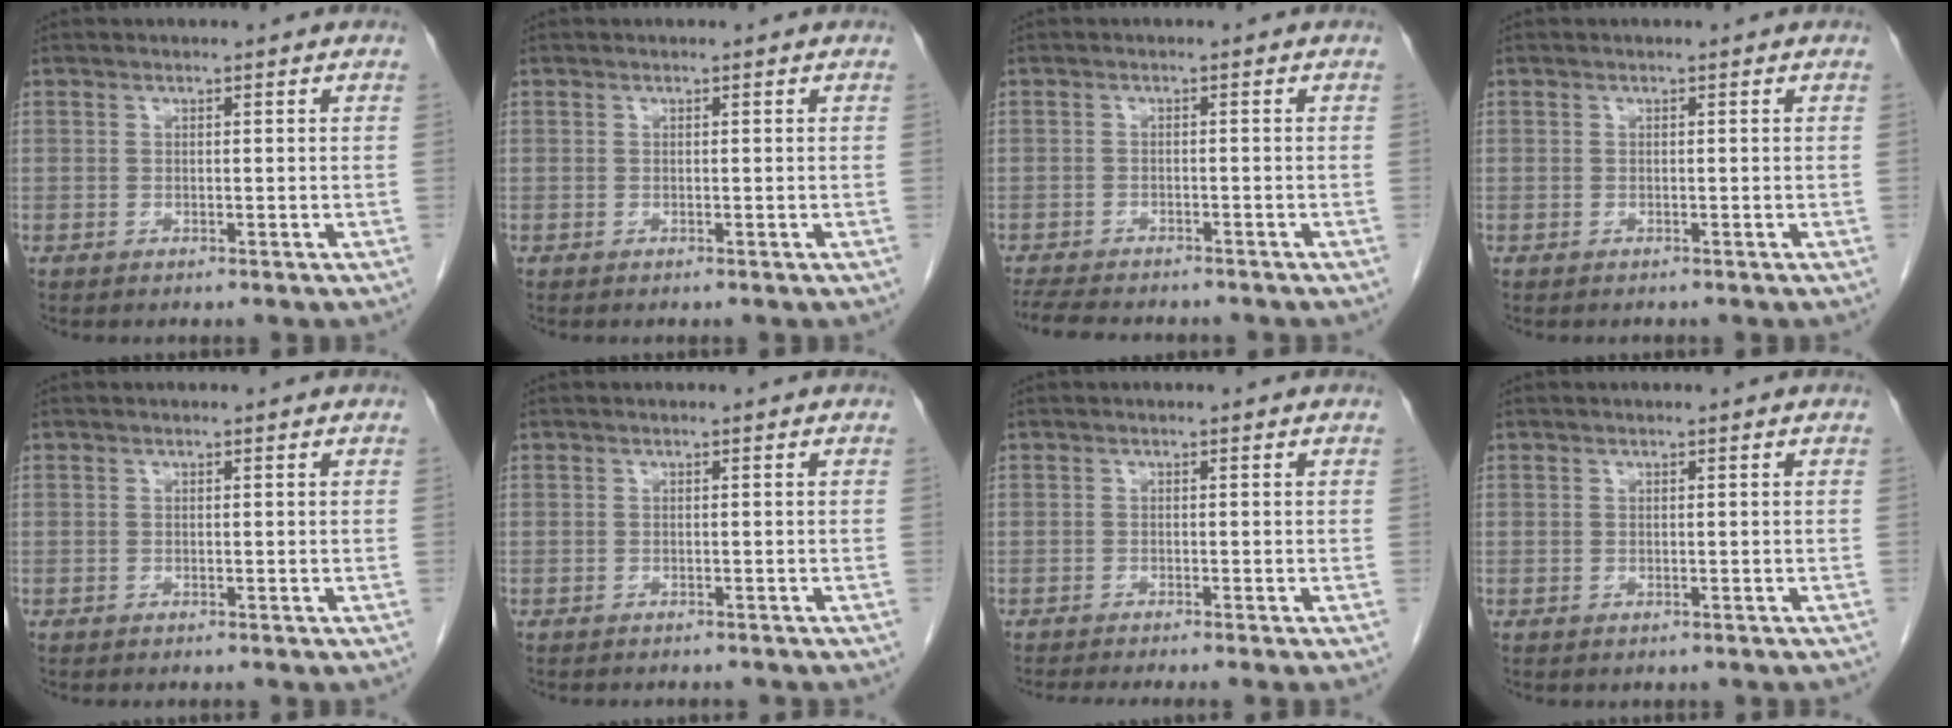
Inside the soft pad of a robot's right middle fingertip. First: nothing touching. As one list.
[{"total": 0.0}, {"total": 9.5, "force": [-8.4, 2.3, 4.0], "torque": [-0.071, -0.008, -0.123]}, {"total": 0.0}, {"total": 1.0, "force": [-0.9, 0.2, 0.3], "torque": [-0.008, -0.002, -0.012]}, {"total": 4.0, "force": [-3.7, 1.0, 1.1], "torque": [-0.013, -0.004, -0.042]}, {"total": 5.9, "force": [-5.2, -0.8, 2.7], "torque": [-0.018, -0.014, -0.078]}, {"total": 0.7, "force": [-0.6, 0.3, 0.2], "torque": [-0.006, 0.000, -0.008]}]